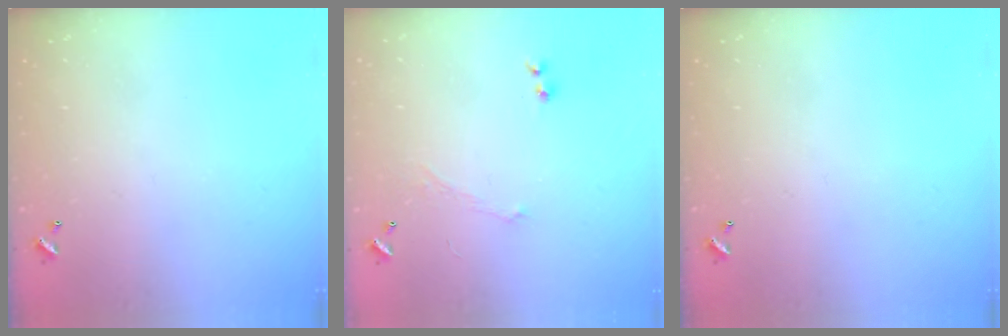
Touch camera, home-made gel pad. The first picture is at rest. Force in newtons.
{"total": 1.2, "press": 1.0, "slide": 0.8}
{"total": 0.0}